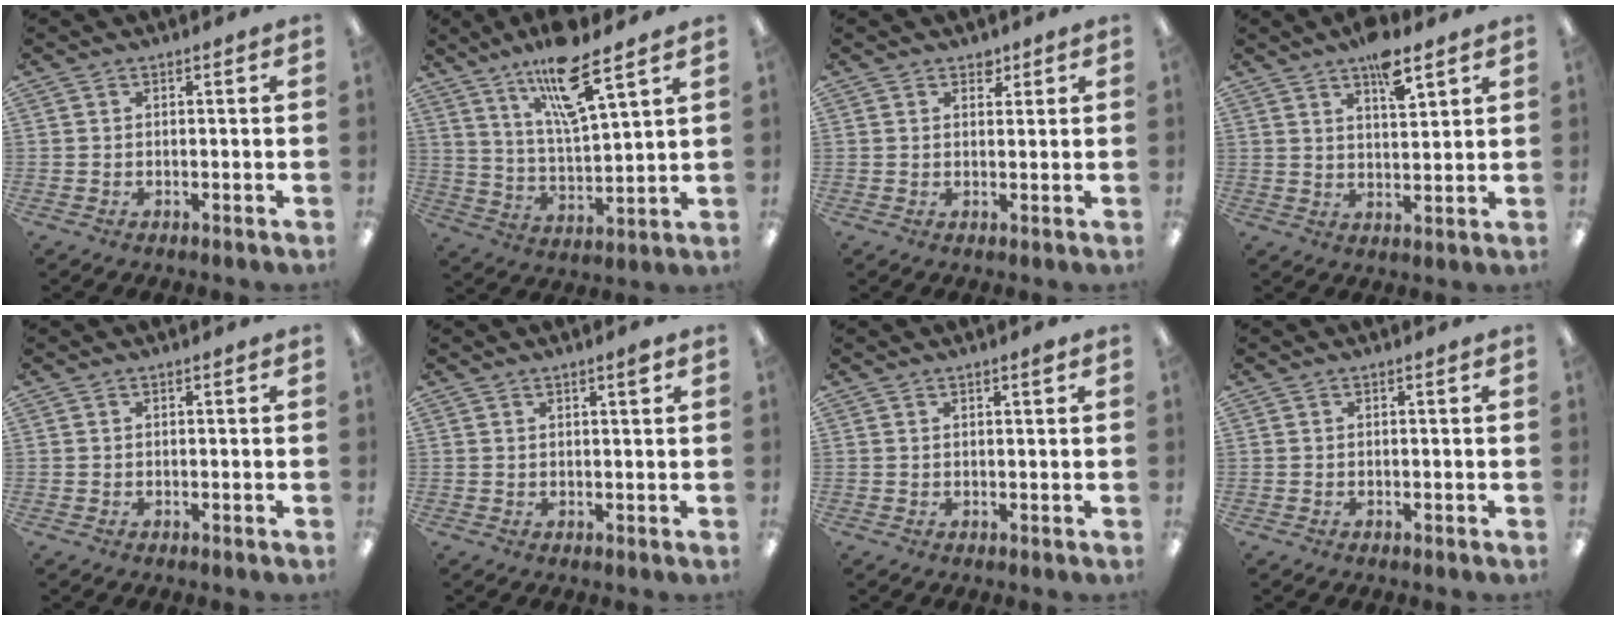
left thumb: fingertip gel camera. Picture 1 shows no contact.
{"total": 15.0, "force": [10.0, 3.7, 10.6], "torque": [-0.187, -0.042, 0.164]}
{"total": 2.2, "force": [1.7, 1.3, 0.6], "torque": [0.004, -0.006, 0.028]}
{"total": 8.0, "force": [5.5, 2.5, 5.2], "torque": [-0.075, -0.032, 0.090]}
{"total": 0.0}
{"total": 1.9, "force": [1.3, 0.2, 1.4], "torque": [-0.021, -0.002, 0.021]}
{"total": 1.4, "force": [1.0, 0.2, 1.0], "torque": [-0.013, -0.002, 0.015]}
{"total": 0.0}